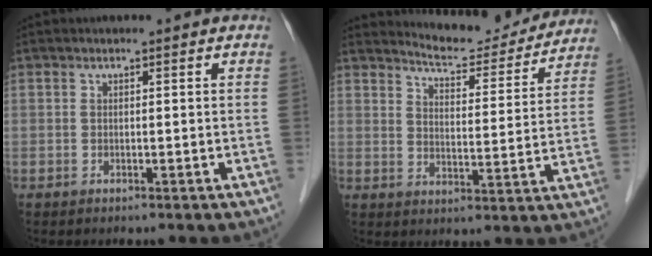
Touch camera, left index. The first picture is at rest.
{"total": 12.7, "force": [12.4, 2.0, 2.2], "torque": [-0.028, -0.019, 0.160]}